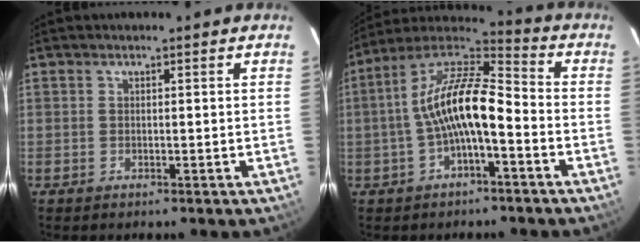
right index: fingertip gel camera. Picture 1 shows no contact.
{"total": 13.3, "force": [-2.9, 4.3, 12.3], "torque": [-0.238, 0.020, -0.056]}